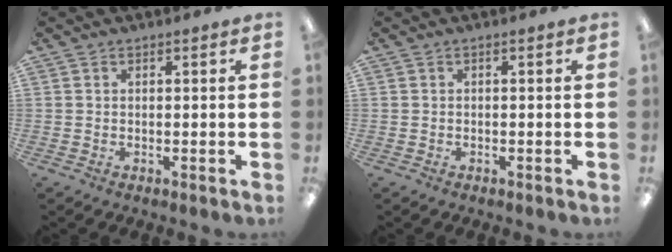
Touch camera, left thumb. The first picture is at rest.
{"total": 0.0}